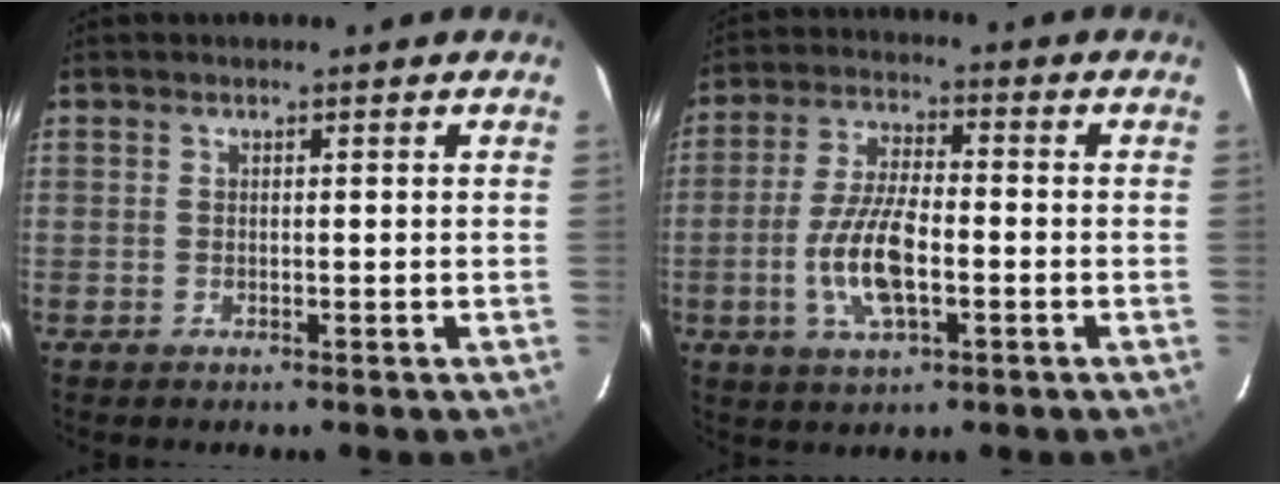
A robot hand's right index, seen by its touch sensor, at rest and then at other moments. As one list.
[{"total": 10.9, "force": [-2.9, 3.9, 9.8], "torque": [-0.200, -0.002, -0.056]}]